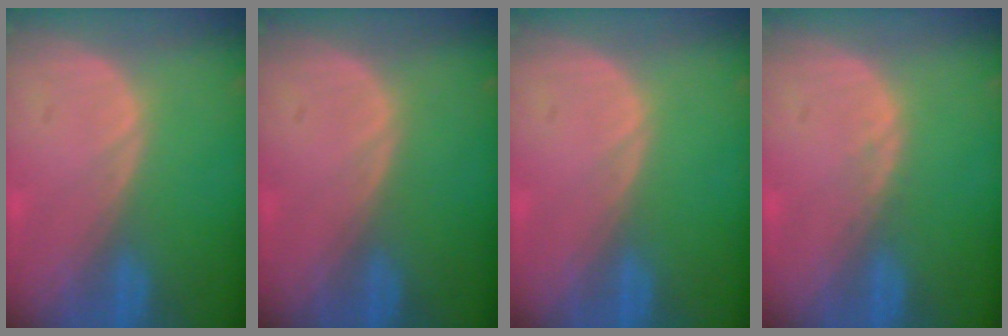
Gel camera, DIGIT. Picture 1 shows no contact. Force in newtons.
{"total": 0.0}
{"total": 0.0}
{"total": 0.6, "press": 0.6, "slide": 0.1}